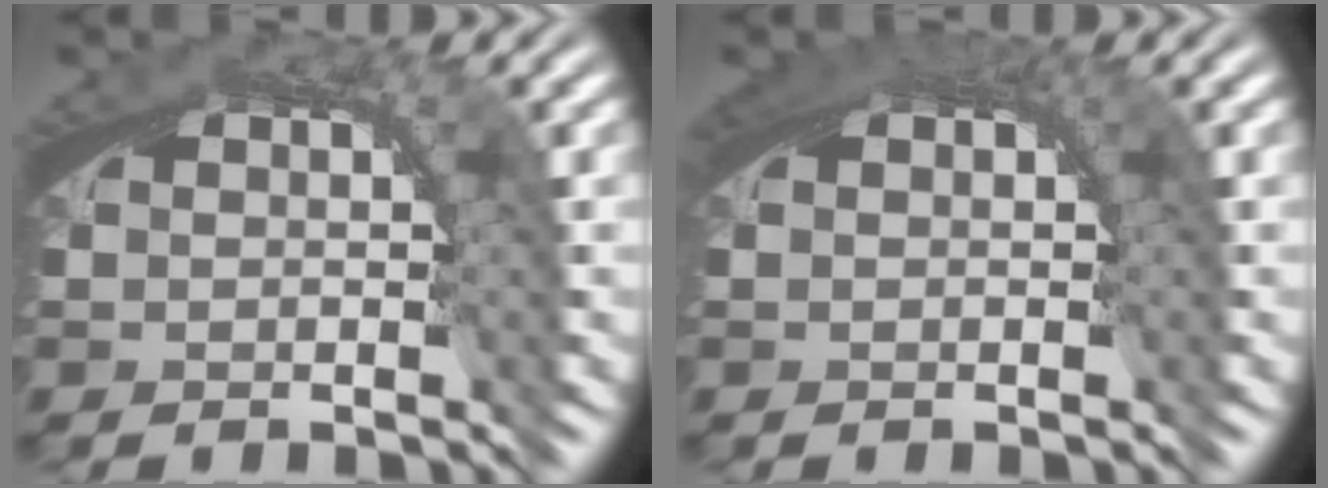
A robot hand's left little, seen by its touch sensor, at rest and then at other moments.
{"total": 0.8, "force": [0.3, 0.5, 0.5], "torque": [-0.008, -0.005, 0.005]}